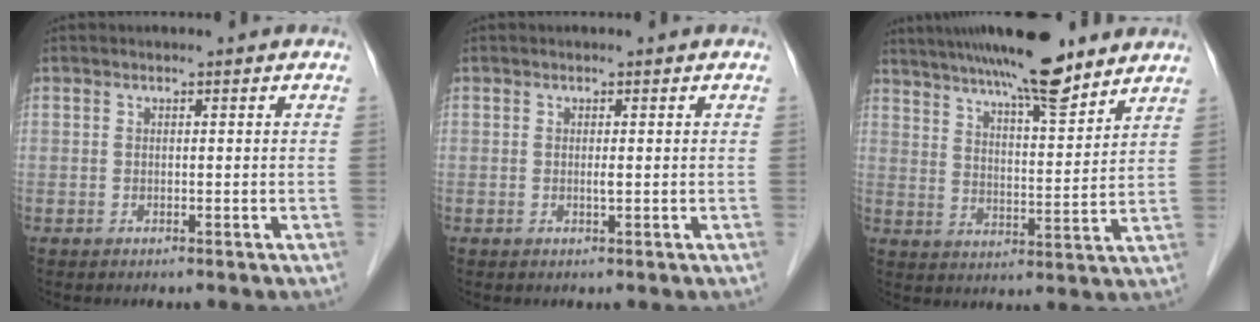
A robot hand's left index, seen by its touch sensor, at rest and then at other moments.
{"total": 0.6, "force": [0.0, 0.0, 0.6], "torque": [-0.014, -0.002, -0.001]}
{"total": 15.8, "force": [12.8, 2.1, 9.1], "torque": [-0.147, 0.019, 0.200]}